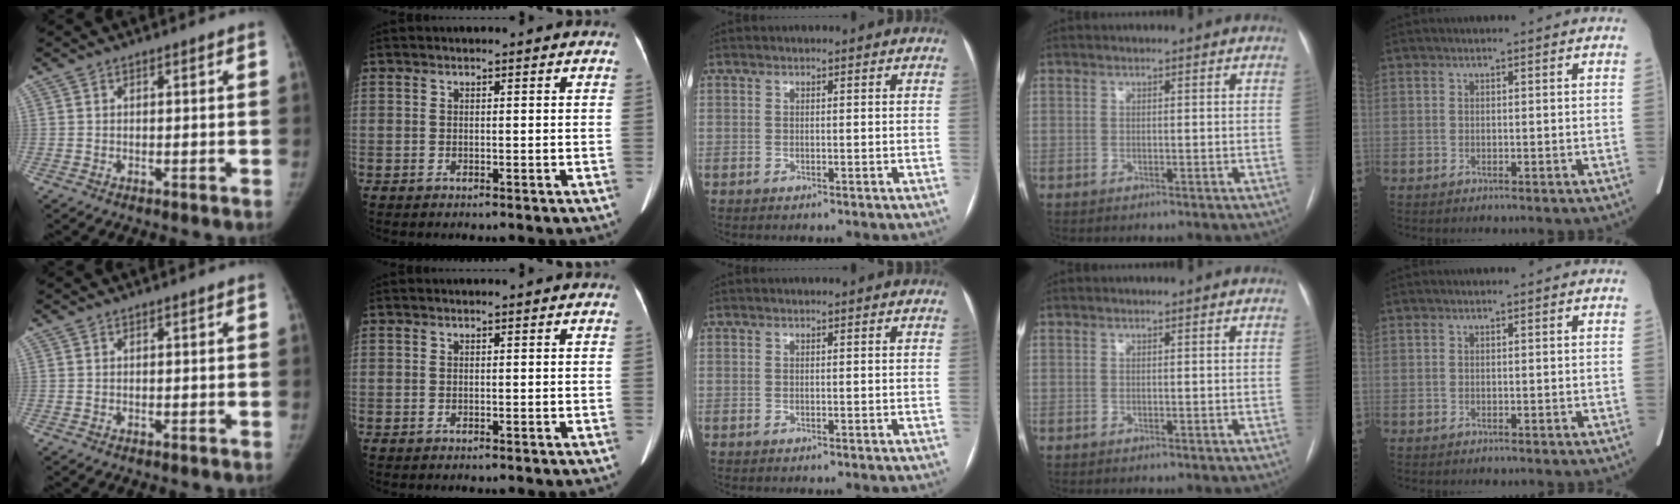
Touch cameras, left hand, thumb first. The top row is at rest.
{}